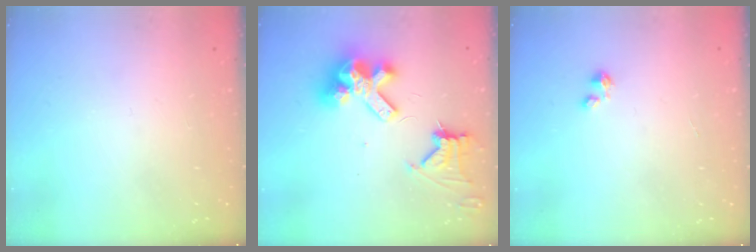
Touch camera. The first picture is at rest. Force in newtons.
{"total": 13.3, "press": 13.2, "slide": 1.8}
{"total": 0.8, "press": 0.7, "slide": 0.3}